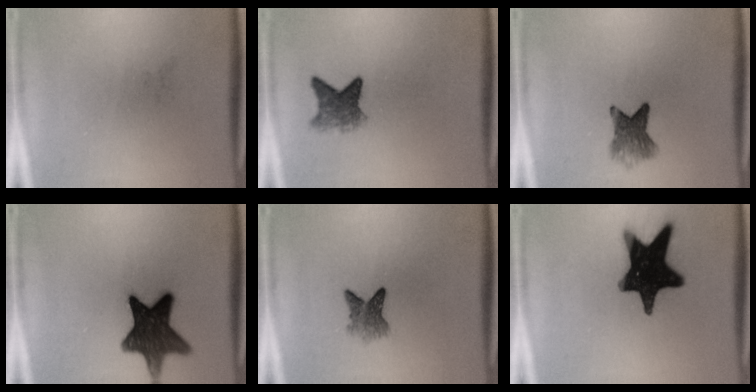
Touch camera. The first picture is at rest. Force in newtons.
{"total": 4.4}
{"total": 4.8}
{"total": 13.3}
{"total": 3.4}
{"total": 18.6}